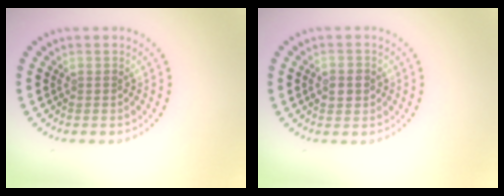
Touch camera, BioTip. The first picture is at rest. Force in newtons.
{"total": 1.9, "press": 1.8, "slide": 0.4}